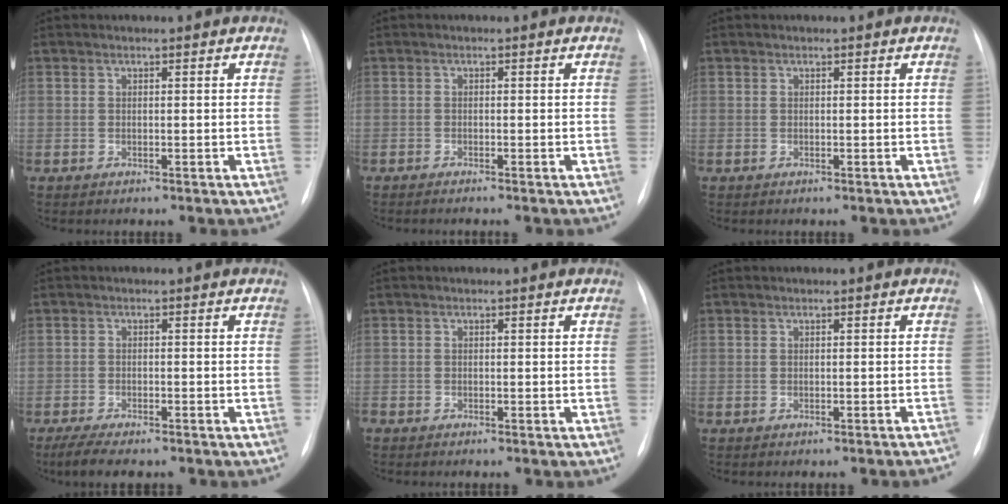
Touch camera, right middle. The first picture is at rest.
{"total": 1.3, "force": [-1.0, -0.2, 0.7], "torque": [-0.011, -0.002, -0.015]}
{"total": 0.0}
{"total": 6.0, "force": [-4.7, 1.5, 3.4], "torque": [-0.059, -0.014, -0.071]}
{"total": 0.6, "force": [-0.5, 0.0, 0.1], "torque": [-0.007, -0.003, -0.012]}
{"total": 2.8, "force": [-2.6, -0.3, 0.9], "torque": [-0.008, 0.001, -0.030]}